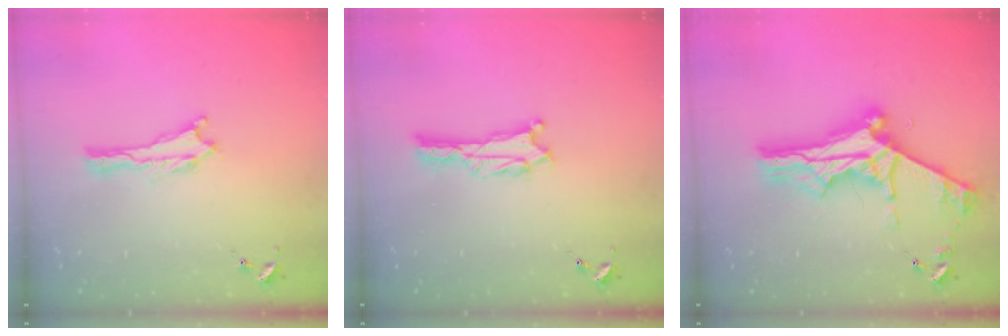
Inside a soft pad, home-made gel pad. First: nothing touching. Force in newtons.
{"total": 0.7, "press": 0.7, "slide": 0.1}
{"total": 10.9, "press": 10.8, "slide": 1.0}